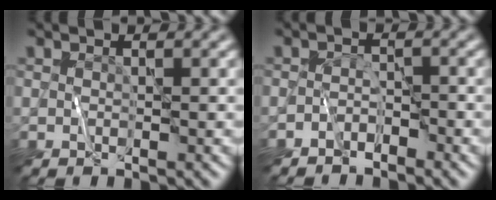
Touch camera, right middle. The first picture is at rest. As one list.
[{"total": 1.7, "force": [-1.5, 0.6, 0.2], "torque": [0.002, 0.011, -0.032]}]